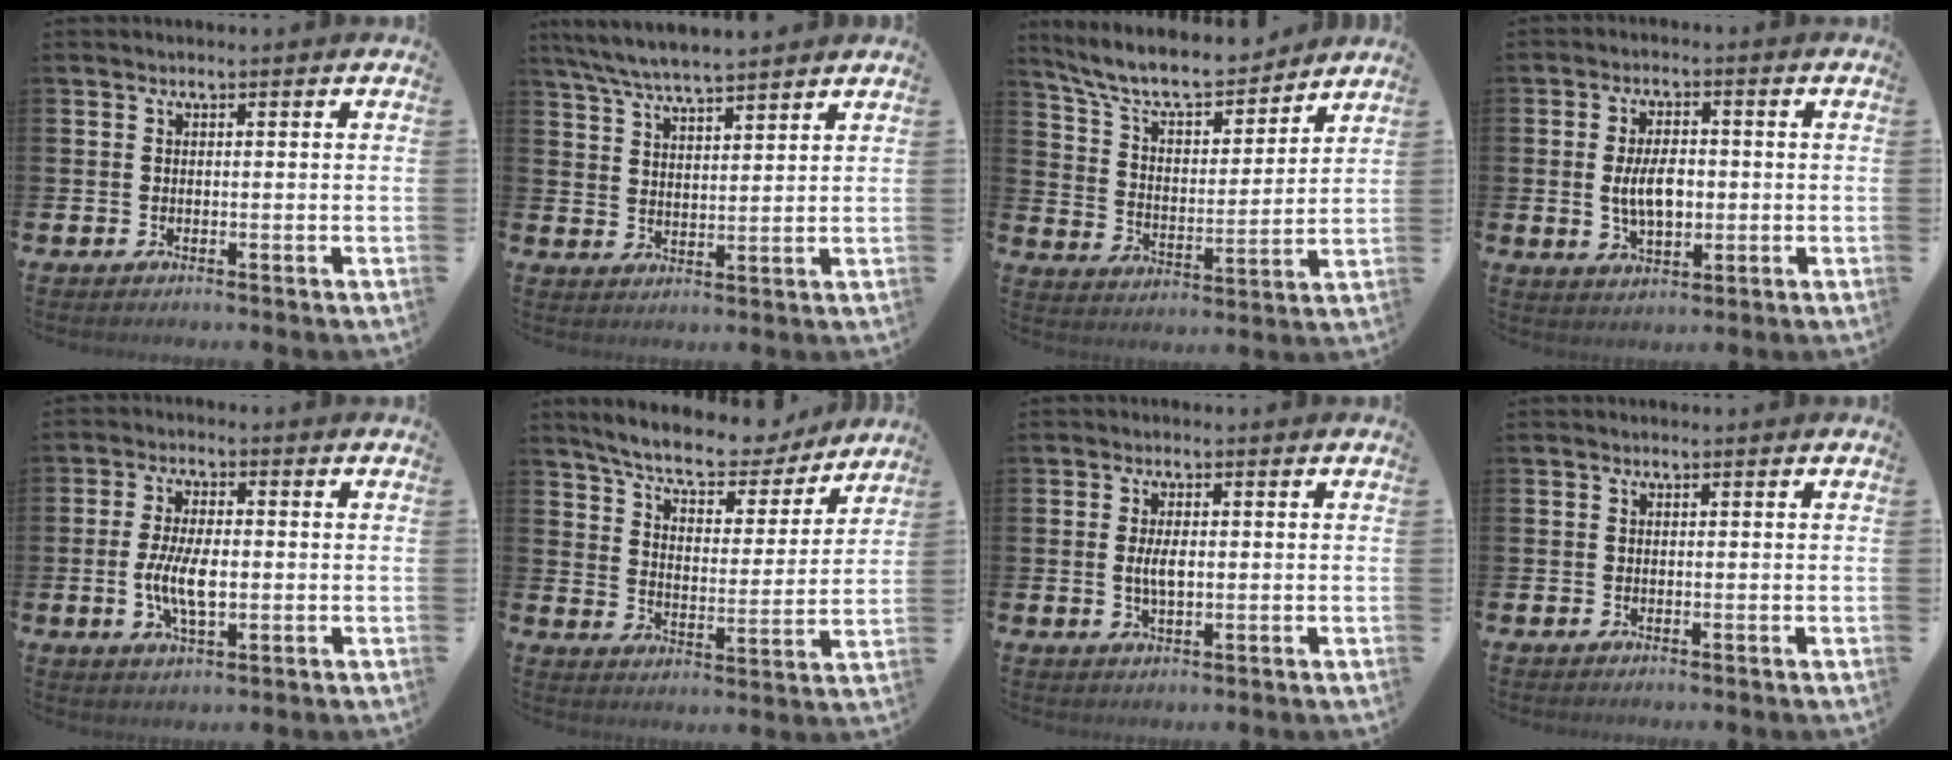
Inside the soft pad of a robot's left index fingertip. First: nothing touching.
{"total": 6.3, "force": [6.0, 0.4, 1.7], "torque": [-0.058, -0.025, 0.109]}
{"total": 9.4, "force": [8.6, 2.2, 3.1], "torque": [-0.094, -0.058, 0.149]}
{"total": 5.7, "force": [0.0, 3.1, 4.8], "torque": [-0.079, -0.002, -0.007]}
{"total": 6.1, "force": [-0.5, 2.6, 5.5], "torque": [-0.108, -0.001, -0.013]}
{"total": 8.9, "force": [8.1, 2.1, 3.0], "torque": [-0.080, -0.057, 0.139]}
{"total": 3.2, "force": [0.2, 1.4, 2.9], "torque": [-0.046, 0.000, -0.002]}
{"total": 0.0}